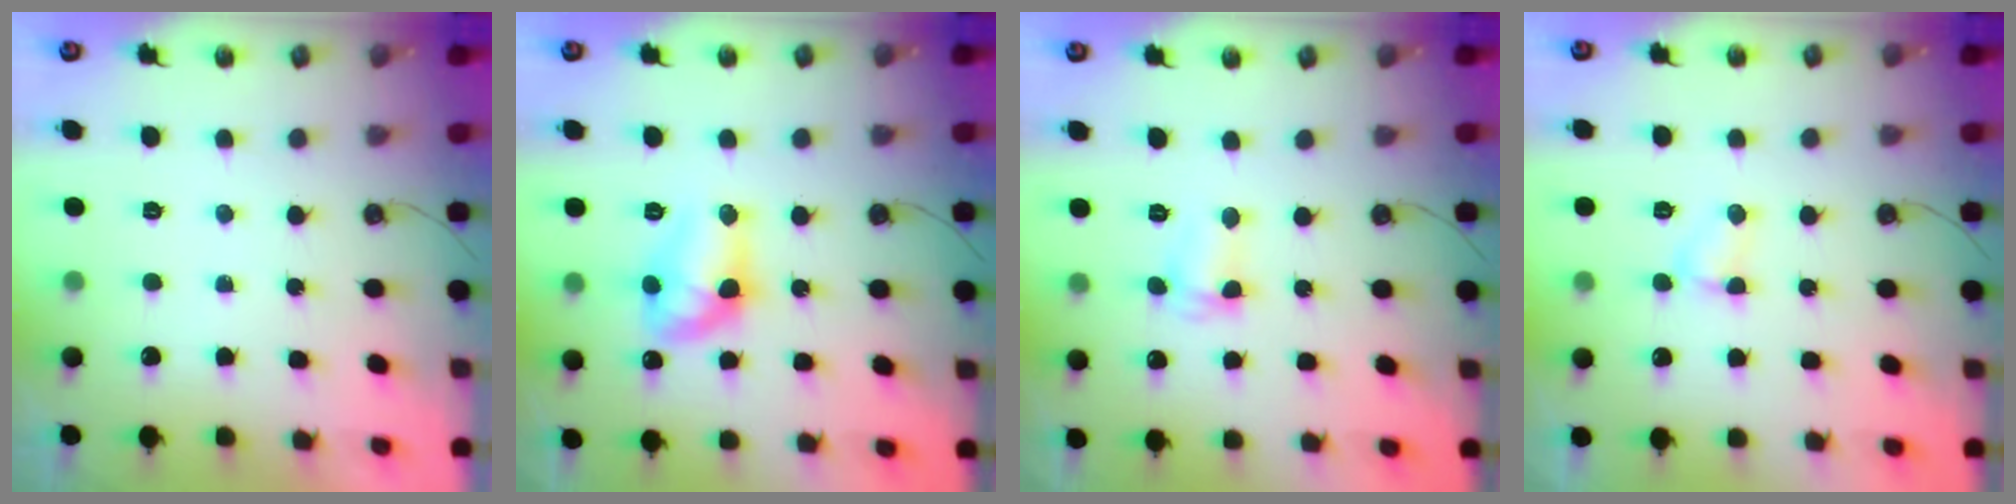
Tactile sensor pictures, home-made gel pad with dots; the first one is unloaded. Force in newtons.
{"total": 12.7, "press": 12.7, "slide": 0.8}
{"total": 2.6, "press": 2.6, "slide": 0.4}
{"total": 2.9, "press": 2.9, "slide": 0.3}